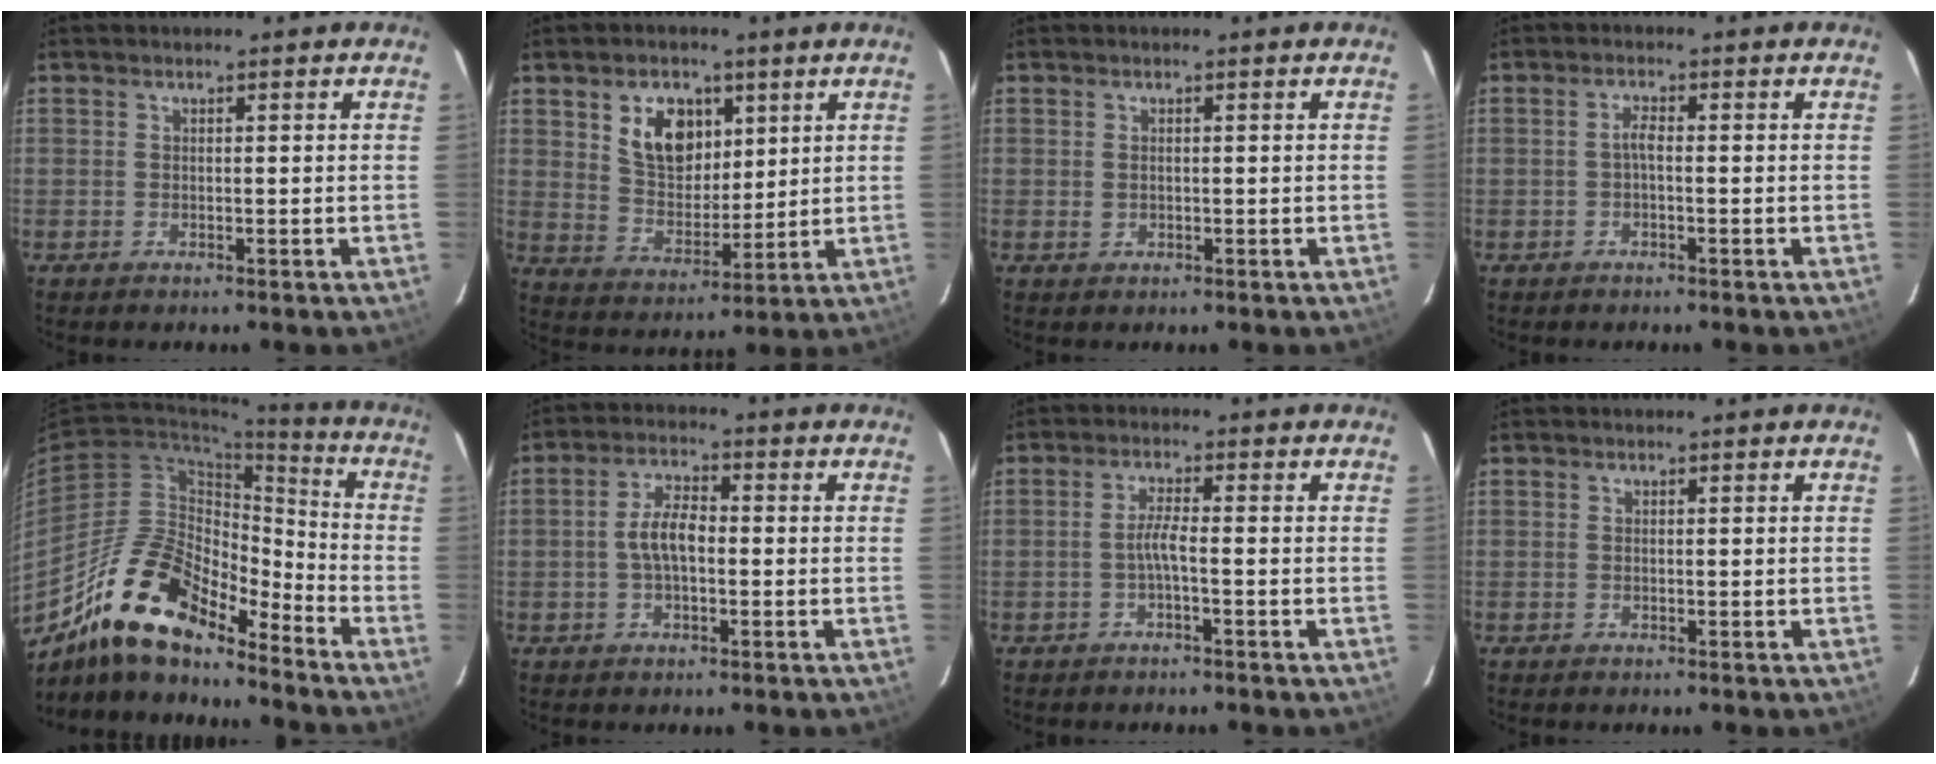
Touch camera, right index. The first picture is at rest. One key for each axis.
{"total": 10.2, "fx": 4.4, "fy": 6.8, "fz": 6.2, "tx": -0.110, "ty": 0.010, "tz": 0.089}
{"total": 0.9, "fx": 0.1, "fy": 0.7, "fz": 0.6, "tx": -0.011, "ty": 0.001, "tz": 0.003}
{"total": 1.6, "fx": -0.4, "fy": 0.4, "fz": 1.5, "tx": -0.029, "ty": 0.007, "tz": -0.010}
{"total": 18.6, "fx": -14.4, "fy": 6.1, "fz": 10.0, "tx": -0.182, "ty": 0.002, "tz": -0.269}
{"total": 5.5, "fx": -0.7, "fy": 2.6, "fz": 4.8, "tx": -0.097, "ty": 0.012, "tz": -0.011}
{"total": 2.5, "fx": -1.2, "fy": -0.2, "fz": 2.2, "tx": -0.046, "ty": 0.003, "tz": -0.022}
{"total": 0.0}